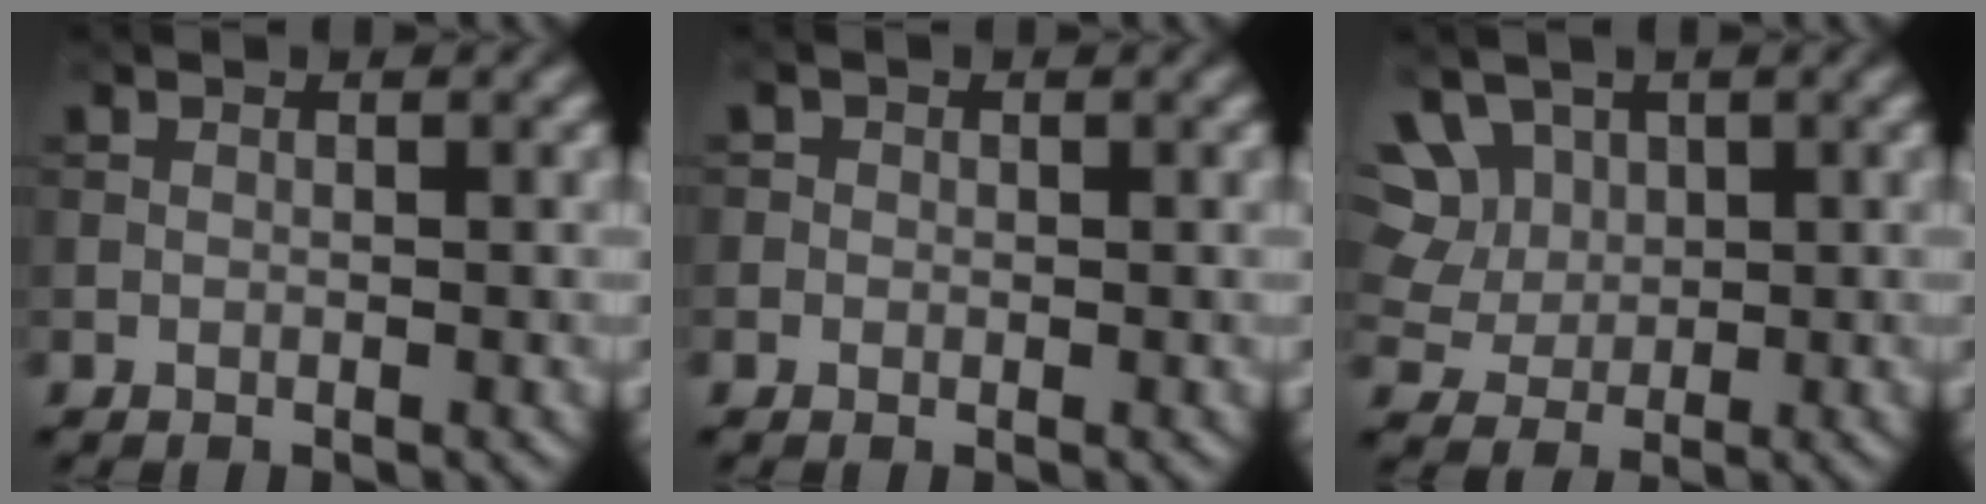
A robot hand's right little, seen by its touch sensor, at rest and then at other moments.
{"total": 0.6, "force": [-0.1, 0.6, 0.0], "torque": [0.004, -0.003, -0.004]}
{"total": 8.3, "force": [3.6, 6.4, 4.0], "torque": [-0.090, 0.019, 0.056]}